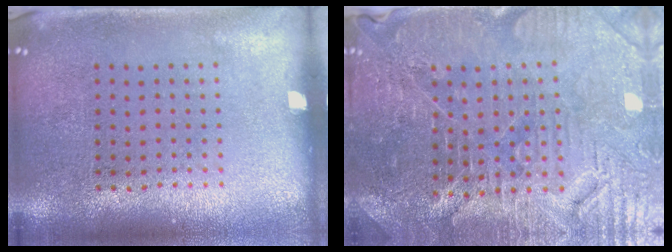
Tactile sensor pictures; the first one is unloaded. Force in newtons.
{"total": 4.4, "press": 4.2, "slide": 1.3}